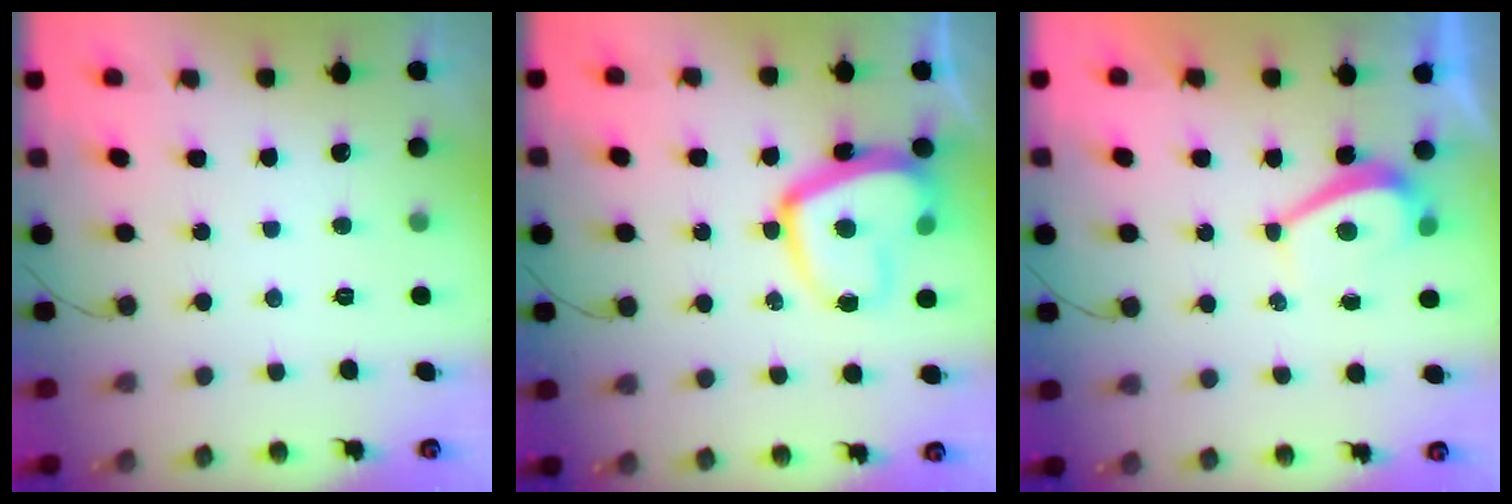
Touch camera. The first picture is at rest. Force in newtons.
{"total": 14.8, "press": 14.8, "slide": 1.2}
{"total": 2.8, "press": 2.8, "slide": 0.6}